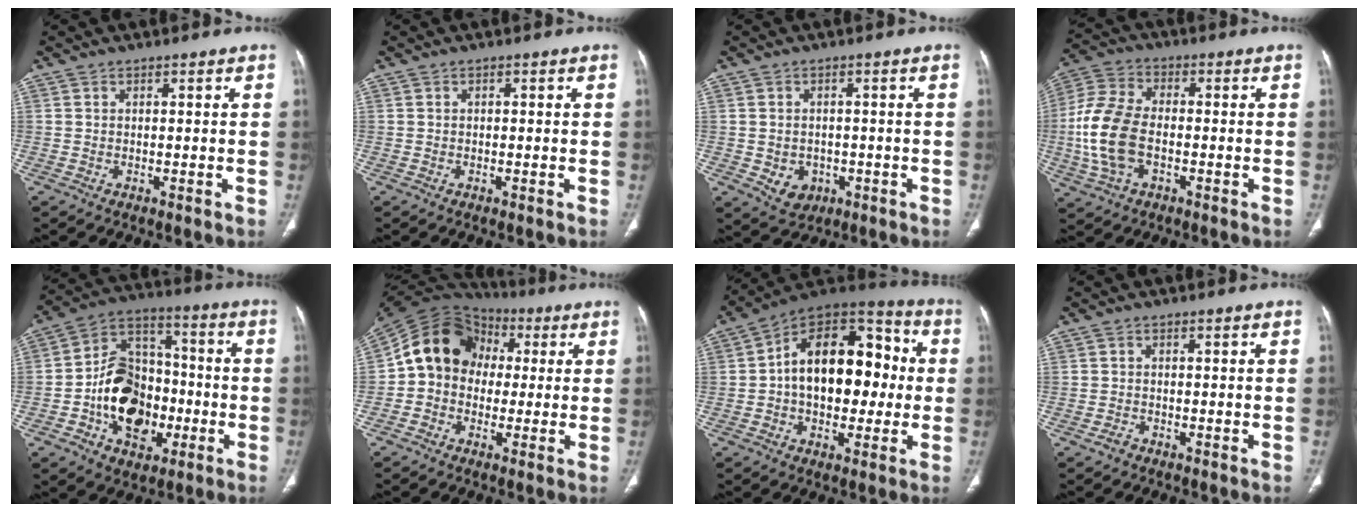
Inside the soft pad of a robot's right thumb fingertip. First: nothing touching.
{"total": 0.0}
{"total": 5.1, "force": [-1.4, 4.3, 2.5], "torque": [-0.023, 0.006, -0.004]}
{"total": 13.6, "force": [-2.2, 8.3, 10.6], "torque": [-0.234, 0.018, -0.044]}
{"total": 18.3, "force": [-4.5, 13.2, 11.9], "torque": [-0.152, 0.042, -0.074]}
{"total": 13.7, "force": [1.0, 11.6, 7.3], "torque": [-0.106, 0.036, 0.006]}
{"total": 21.5, "force": [0.6, 13.4, 16.8], "torque": [-0.219, 0.042, 0.004]}
{"total": 1.3, "force": [-0.9, 0.9, 0.3], "torque": [-0.009, 0.005, -0.016]}